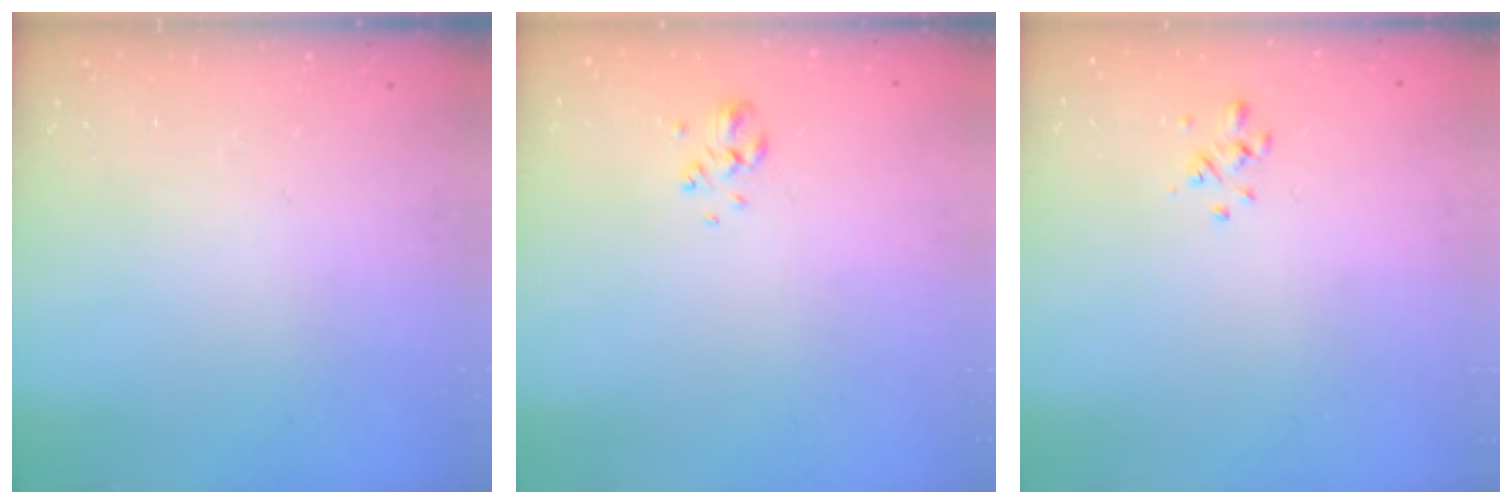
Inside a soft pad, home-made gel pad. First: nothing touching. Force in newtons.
{"total": 3.1, "press": 2.8, "slide": 1.5}
{"total": 0.8, "press": 0.7, "slide": 0.5}